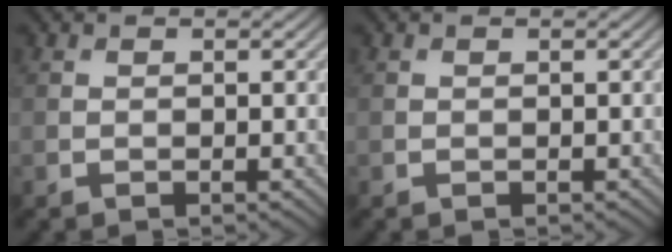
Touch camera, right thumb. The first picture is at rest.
{"total": 0.0}